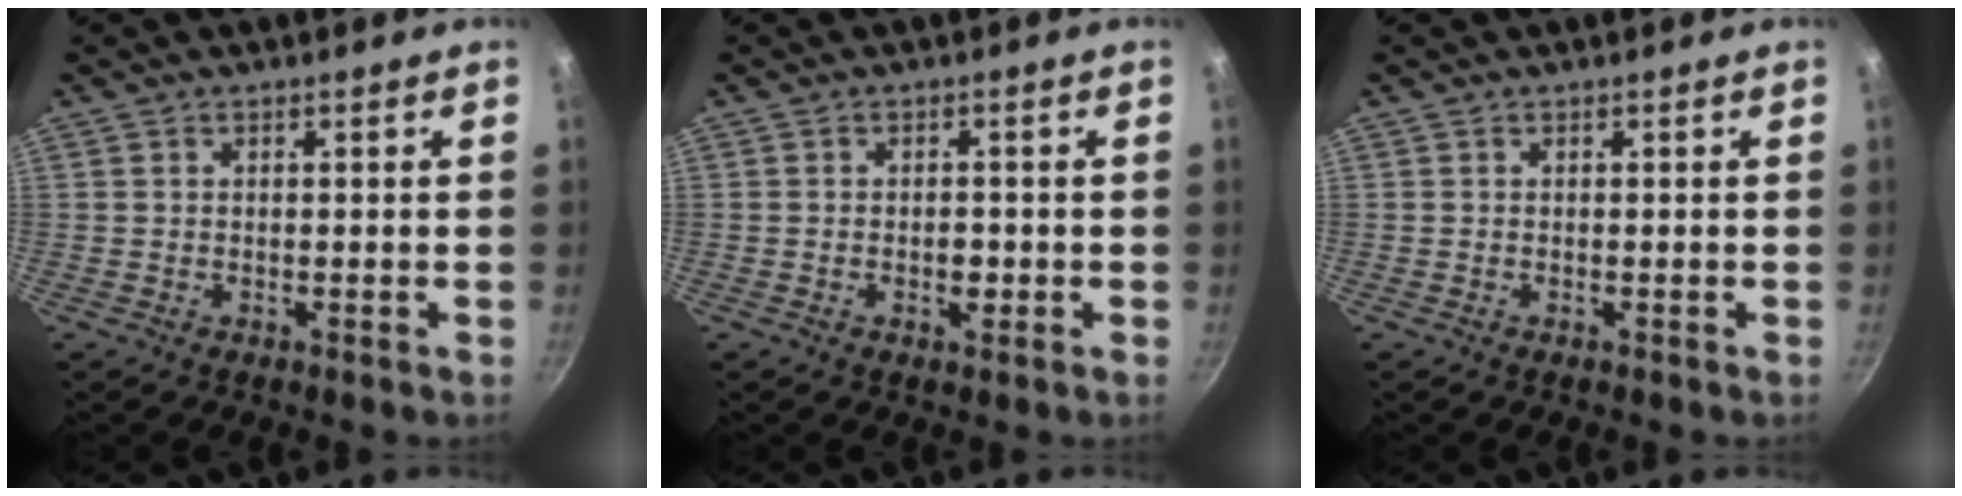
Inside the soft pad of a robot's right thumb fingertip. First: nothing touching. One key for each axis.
{"total": 2.4, "fx": -0.6, "fy": 1.4, "fz": 1.8, "tx": -0.020, "ty": 0.006, "tz": -0.010}
{"total": 0.0}